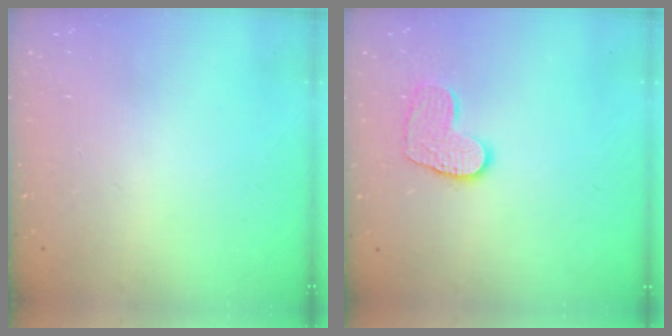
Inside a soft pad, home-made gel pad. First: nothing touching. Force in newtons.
{"total": 9.5, "press": 9.5, "slide": 0.7}